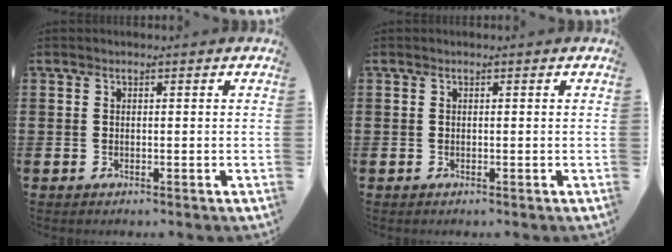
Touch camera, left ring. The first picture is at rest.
{"total": 0.0}